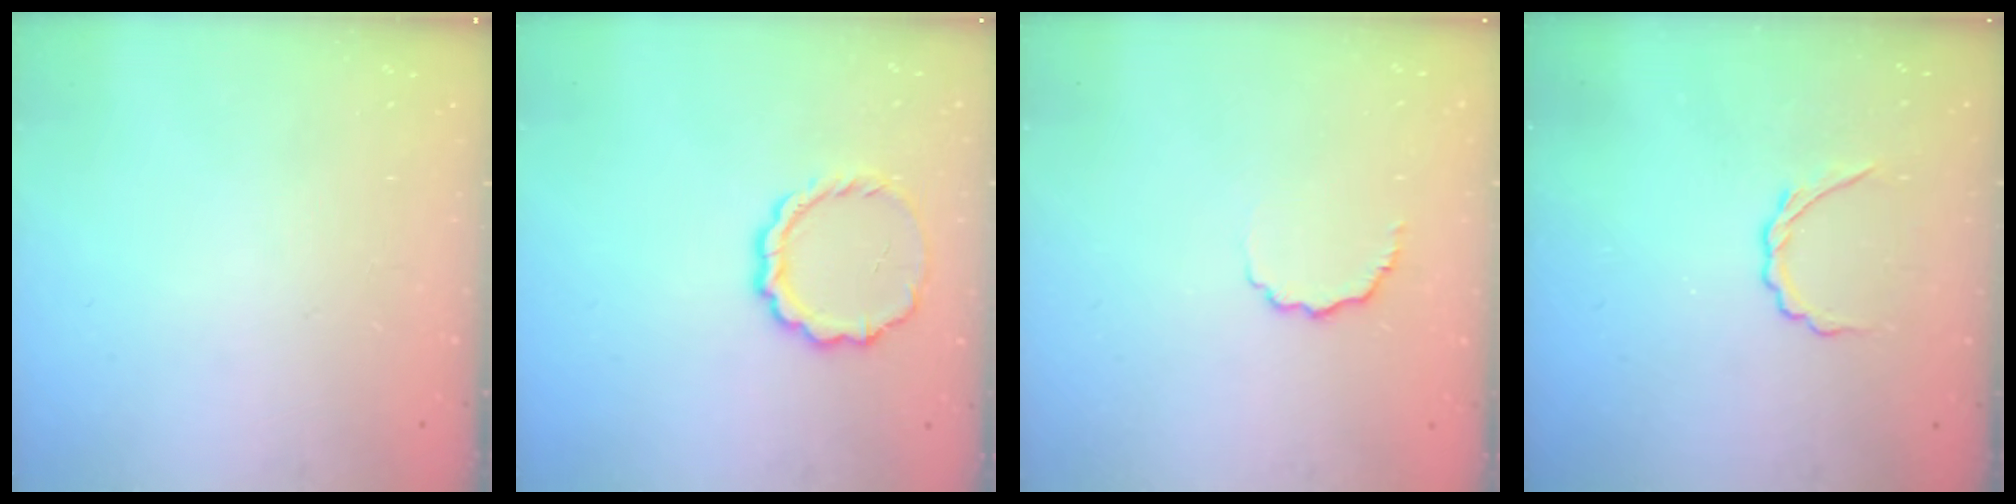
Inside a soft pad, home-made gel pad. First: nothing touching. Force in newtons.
{"total": 9.0, "press": 8.8, "slide": 2.2}
{"total": 5.6, "press": 5.5, "slide": 1.2}
{"total": 2.7, "press": 2.6, "slide": 0.8}